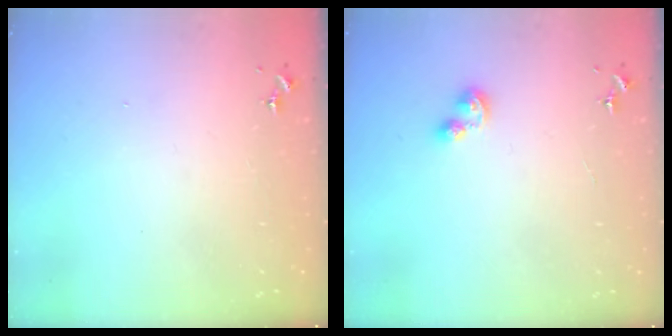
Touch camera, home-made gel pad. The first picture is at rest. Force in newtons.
{"total": 3.7, "press": 3.7, "slide": 0.6}